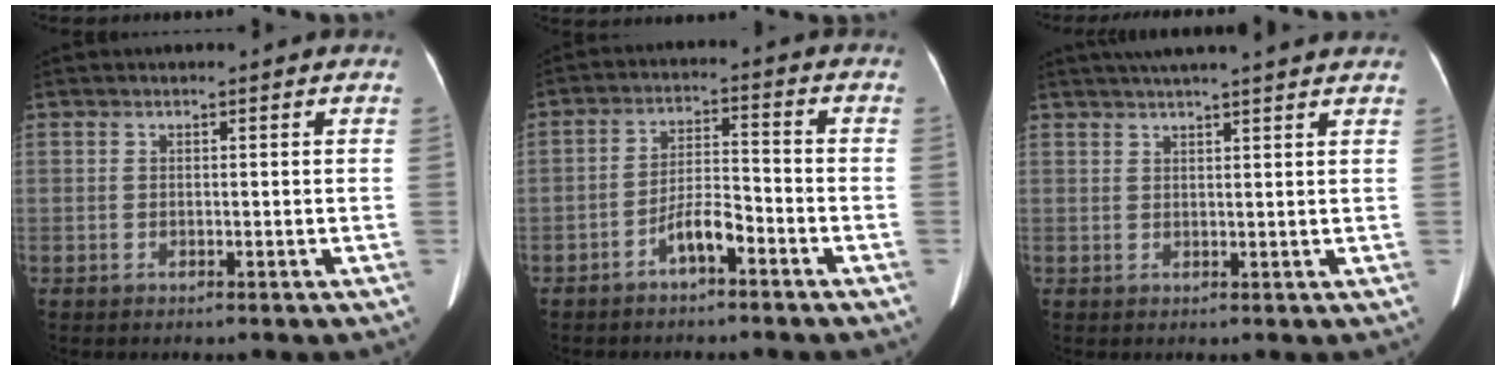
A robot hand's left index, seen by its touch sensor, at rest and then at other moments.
{"total": 5.0, "force": [-3.3, 1.1, 3.6], "torque": [-0.074, 0.014, -0.058]}
{"total": 12.5, "force": [10.9, 0.1, 6.1], "torque": [-0.098, 0.037, 0.136]}